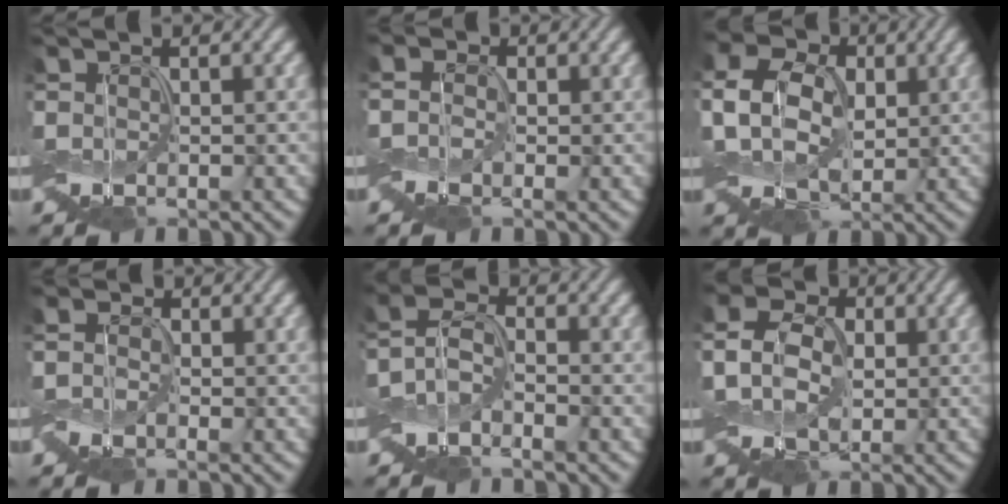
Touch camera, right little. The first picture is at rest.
{"total": 1.5, "force": [-0.2, 1.3, 0.7], "torque": [-0.022, 0.010, -0.013]}
{"total": 8.0, "force": [0.8, 6.2, 5.1], "torque": [-0.126, 0.016, 0.002]}
{"total": 1.6, "force": [-0.5, 1.4, 0.6], "torque": [-0.018, 0.005, -0.017]}
{"total": 2.3, "force": [-1.1, 1.2, 1.7], "torque": [-0.031, 0.008, -0.033]}
{"total": 5.9, "force": [0.5, 4.6, 3.6], "torque": [-0.082, 0.015, -0.012]}